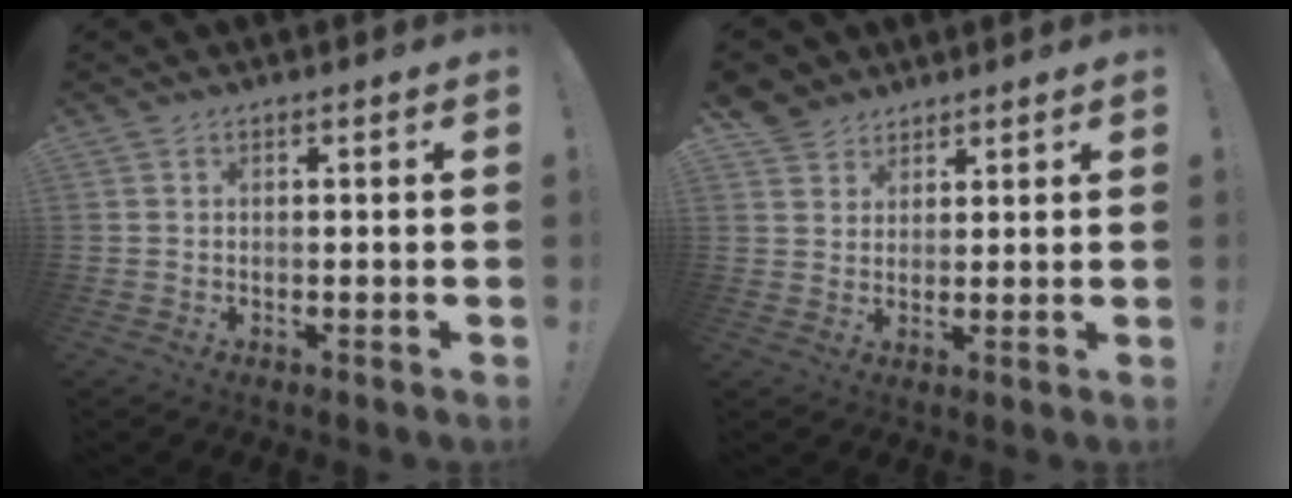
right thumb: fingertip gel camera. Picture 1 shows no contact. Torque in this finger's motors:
{"motor_torque": [-0.44, 0.37, -0.47, 0.40, 0.08]}